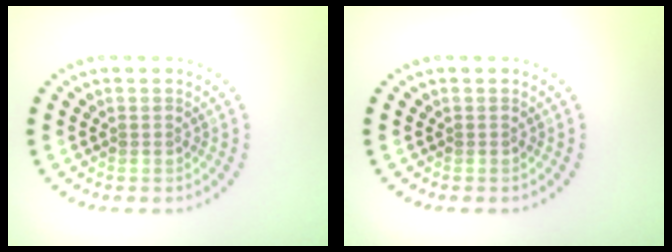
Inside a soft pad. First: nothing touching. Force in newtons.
{"total": 0.0}